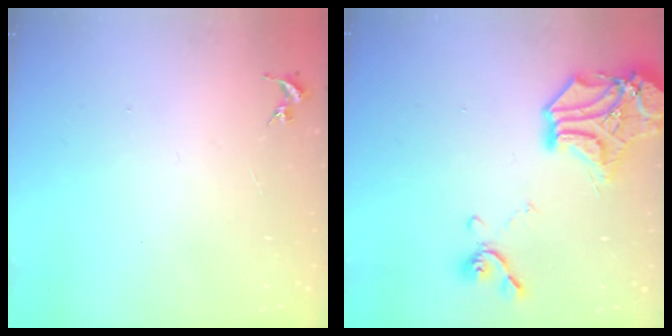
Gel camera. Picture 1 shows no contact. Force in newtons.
{"total": 17.6, "press": 17.6, "slide": 1.5}